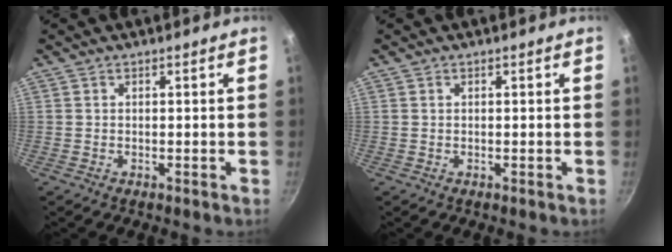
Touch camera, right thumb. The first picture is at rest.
{"total": 0.0}